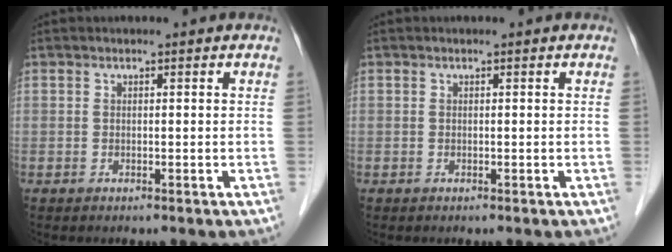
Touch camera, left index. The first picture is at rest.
{"total": 0.0}